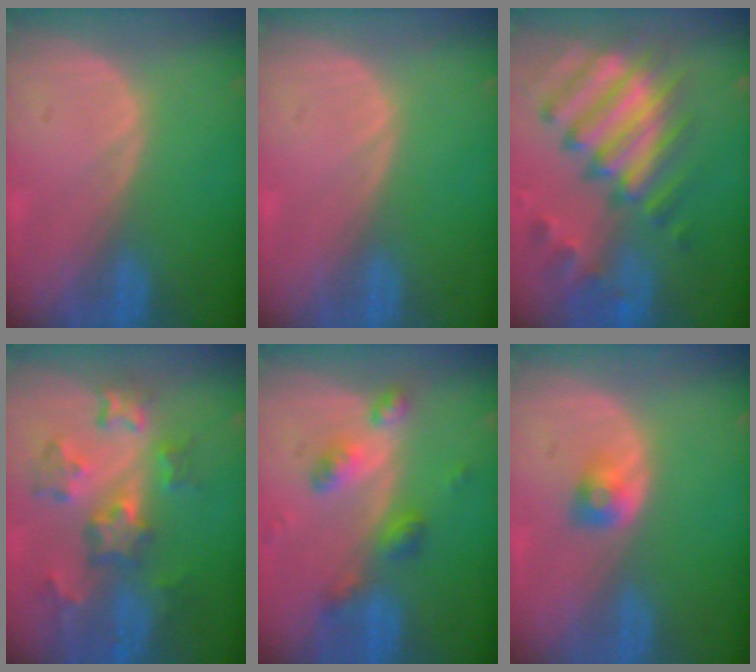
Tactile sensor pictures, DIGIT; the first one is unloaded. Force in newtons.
{"total": 0.0}
{"total": 12.4, "press": 10.7, "slide": 6.2}
{"total": 8.6, "press": 7.8, "slide": 3.8}
{"total": 6.1, "press": 5.4, "slide": 2.9}
{"total": 2.3, "press": 2.2, "slide": 0.7}